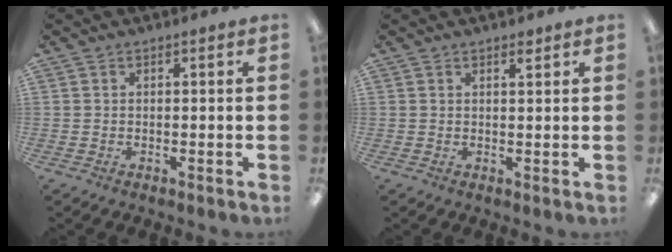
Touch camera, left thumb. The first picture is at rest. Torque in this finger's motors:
{"motor_torque": [-0.10, -0.06, -0.48, 0.14, -0.02]}